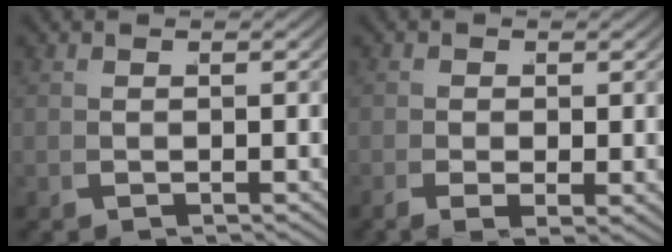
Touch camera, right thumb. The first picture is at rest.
{"total": 1.6, "force": [0.0, 0.8, 1.4], "torque": [-0.017, -0.007, -0.002]}